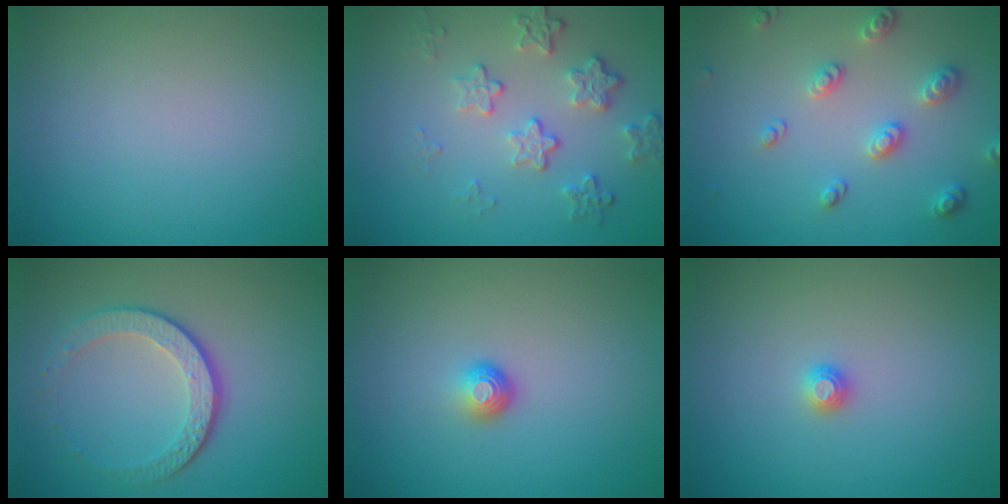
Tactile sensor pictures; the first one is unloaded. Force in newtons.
{"total": 4.1, "press": 3.1, "slide": 2.6}
{"total": 2.9, "press": 2.7, "slide": 1.0}
{"total": 4.3, "press": 3.0, "slide": 3.1}
{"total": 1.6, "press": 1.0, "slide": 1.2}
{"total": 1.0, "press": 1.0, "slide": 0.1}